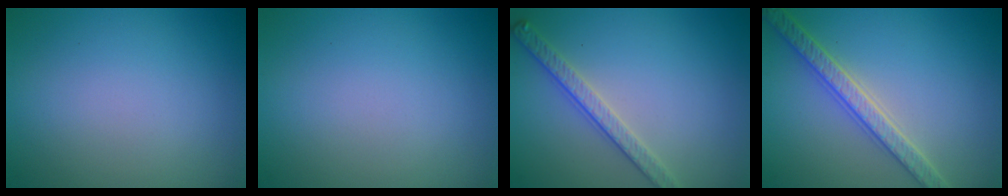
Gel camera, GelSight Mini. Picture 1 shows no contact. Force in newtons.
{"total": 0.0}
{"total": 2.8, "press": 2.6, "slide": 1.0}
{"total": 3.6, "press": 3.6, "slide": 0.8}